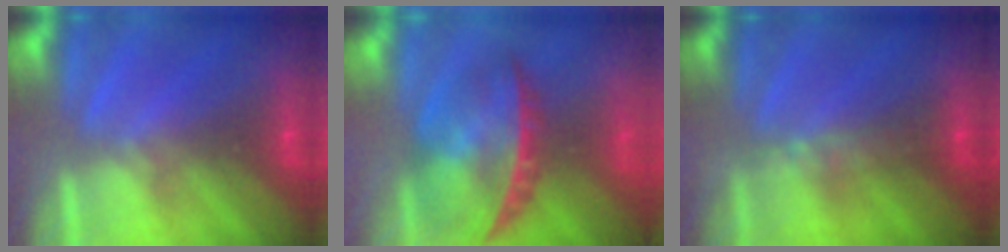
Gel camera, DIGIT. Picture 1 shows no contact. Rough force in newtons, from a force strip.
{"total": 9.0}
{"total": 2.9}